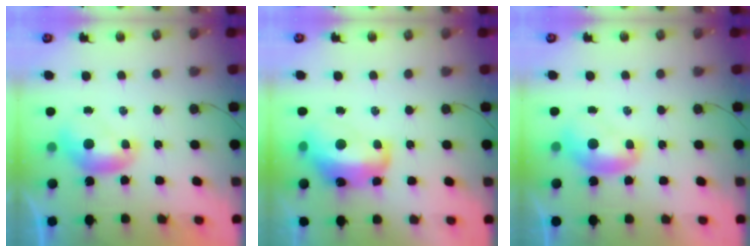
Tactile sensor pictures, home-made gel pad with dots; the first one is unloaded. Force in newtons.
{"total": 7.9, "press": 7.8, "slide": 1.2}
{"total": 1.5, "press": 1.5, "slide": 0.2}